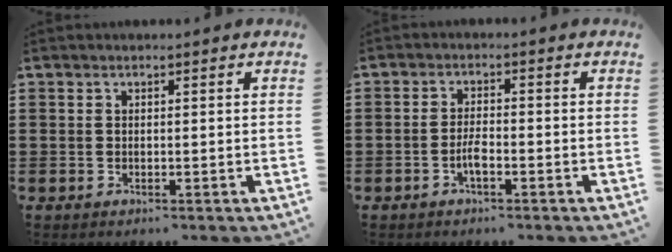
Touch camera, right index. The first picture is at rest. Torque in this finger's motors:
{"motor_torque": [2.14, -0.01, 0.48, -0.01]}